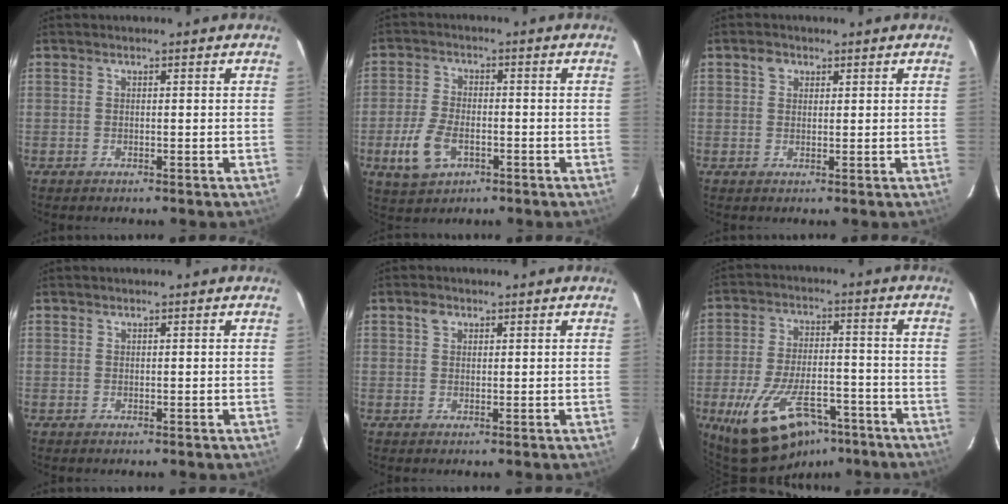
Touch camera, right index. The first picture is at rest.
{"total": 8.2, "force": [-3.3, 4.9, 5.8], "torque": [-0.139, -0.005, -0.058]}
{"total": 2.1, "force": [1.0, 1.7, 0.7], "torque": [-0.011, 0.009, 0.017]}
{"total": 0.0}
{"total": 1.8, "force": [0.9, 1.4, 0.8], "torque": [-0.014, 0.007, 0.016]}
{"total": 17.2, "force": [-10.7, 8.0, 10.9], "torque": [-0.214, -0.013, -0.170]}